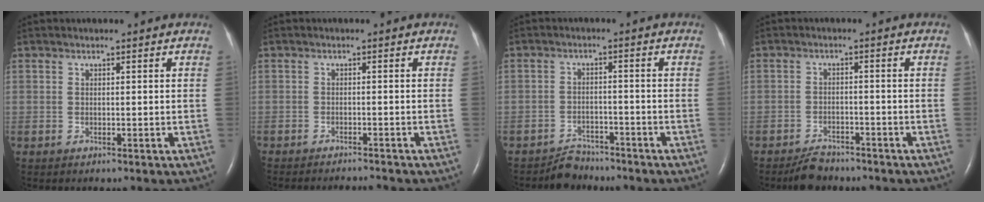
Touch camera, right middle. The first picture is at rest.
{"total": 4.8, "force": [-4.7, -0.3, 1.0], "torque": [-0.011, -0.012, -0.068]}
{"total": 3.4, "force": [-3.1, 1.2, -0.5], "torque": [0.001, -0.002, -0.052]}
{"total": 4.1, "force": [-3.6, 1.4, 1.2], "torque": [-0.030, -0.005, -0.061]}